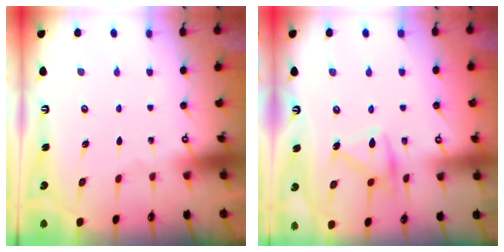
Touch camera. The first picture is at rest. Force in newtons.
{"total": 13.7, "press": 13.7, "slide": 0.1}